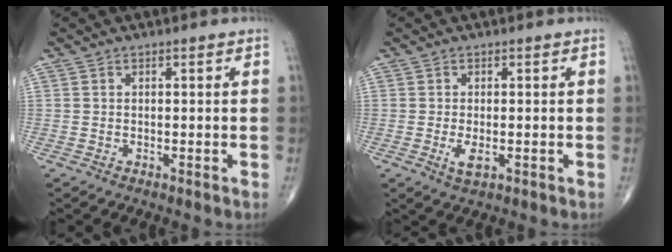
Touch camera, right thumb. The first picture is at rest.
{"total": 2.8, "force": [-0.7, 1.1, 2.5], "torque": [-0.052, -0.007, -0.011]}